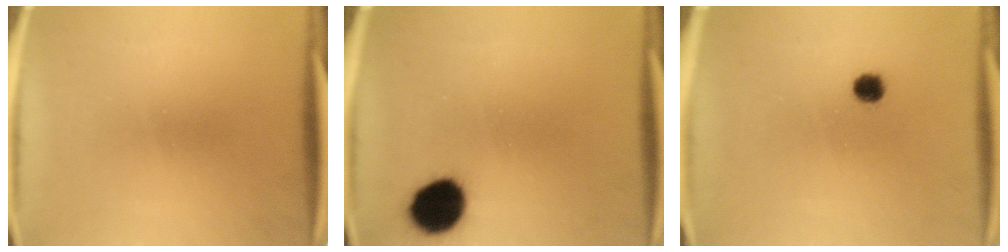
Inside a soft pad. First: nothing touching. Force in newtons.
{"total": 10.7}
{"total": 2.8}